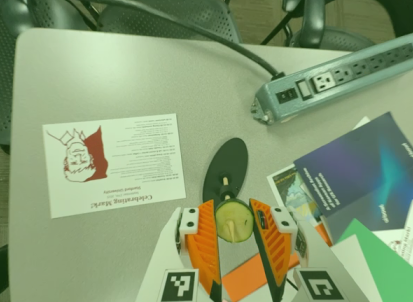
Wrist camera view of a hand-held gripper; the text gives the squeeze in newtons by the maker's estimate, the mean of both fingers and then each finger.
{"total": 7.0, "left": 6.3, "right": 7.6}